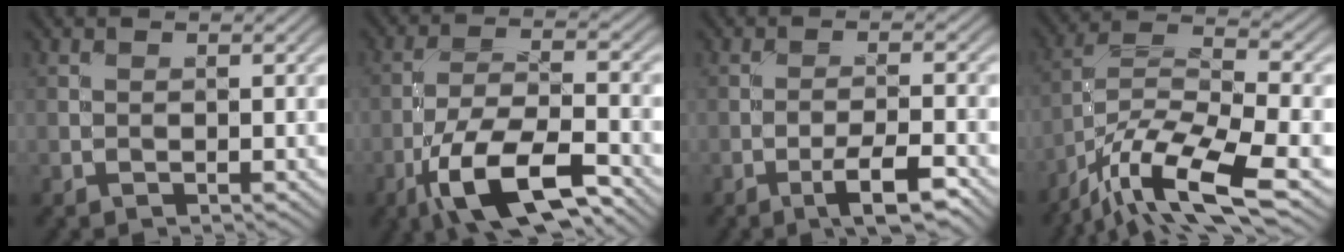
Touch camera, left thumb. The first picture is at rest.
{"total": 11.9, "force": [-6.9, 4.0, 8.9], "torque": [-0.170, -0.003, -0.136]}
{"total": 5.4, "force": [-3.3, 1.0, 4.1], "torque": [-0.069, 0.009, -0.054]}
{"total": 14.6, "force": [-9.2, 4.2, 10.5], "torque": [-0.217, -0.011, -0.171]}